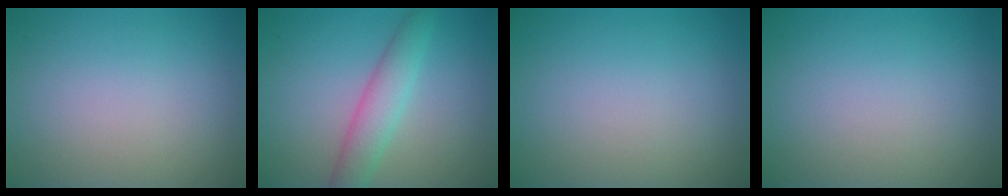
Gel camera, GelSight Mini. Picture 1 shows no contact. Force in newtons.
{"total": 3.5, "press": 3.5, "slide": 0.1}
{"total": 0.0}
{"total": 0.0}